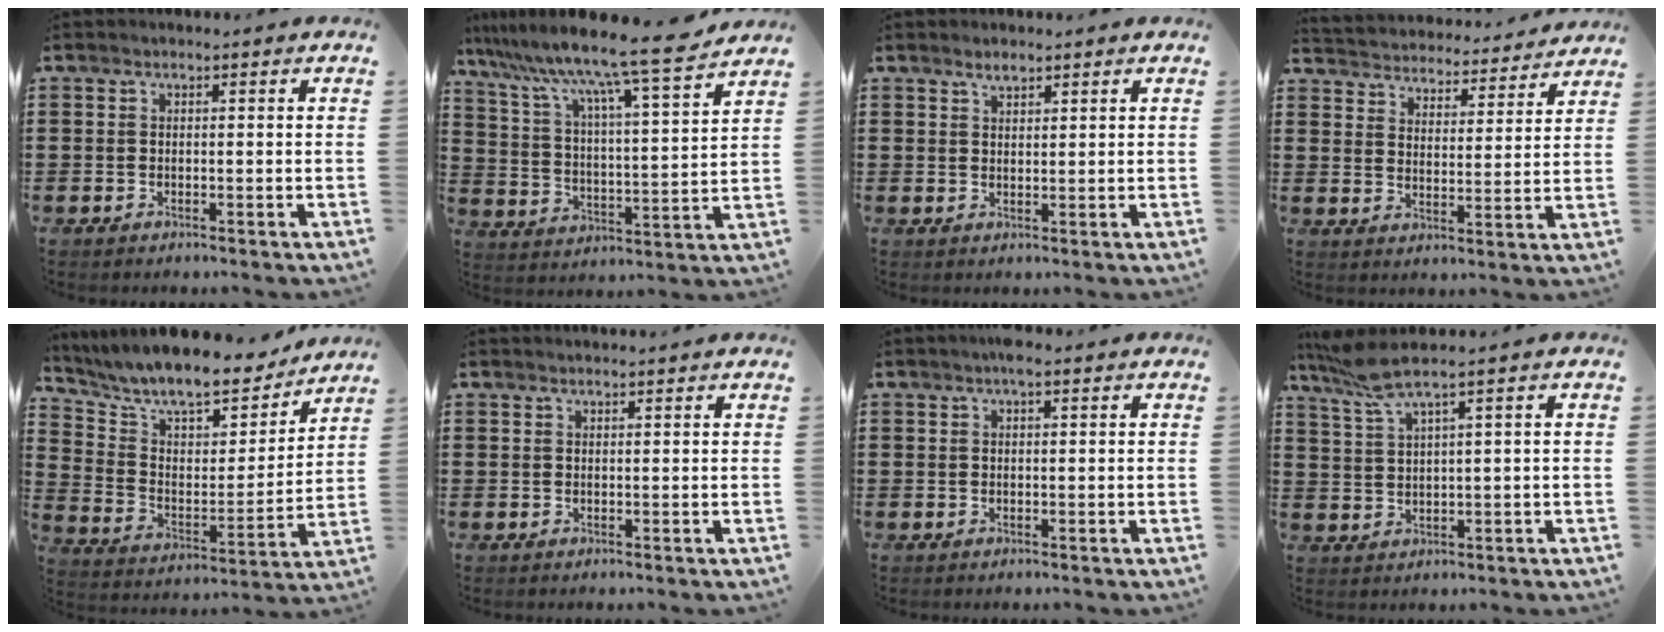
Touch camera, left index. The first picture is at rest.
{"total": 10.1, "force": [8.7, -0.9, 4.9], "torque": [-0.130, -0.069, 0.137]}
{"total": 1.8, "force": [1.5, 0.7, 0.8], "torque": [-0.018, 0.003, 0.027]}
{"total": 4.0, "force": [4.0, 0.0, -0.5], "torque": [-0.016, -0.037, 0.063]}
{"total": 9.6, "force": [8.9, 1.5, 3.1], "torque": [-0.096, -0.063, 0.148]}
{"total": 0.8, "force": [0.8, 0.0, 0.1], "torque": [-0.004, -0.002, 0.016]}
{"total": 1.5, "force": [0.9, 0.4, 1.2], "torque": [-0.025, 0.003, 0.014]}
{"total": 5.0, "force": [3.4, 0.1, 3.6], "torque": [-0.083, -0.007, 0.058]}